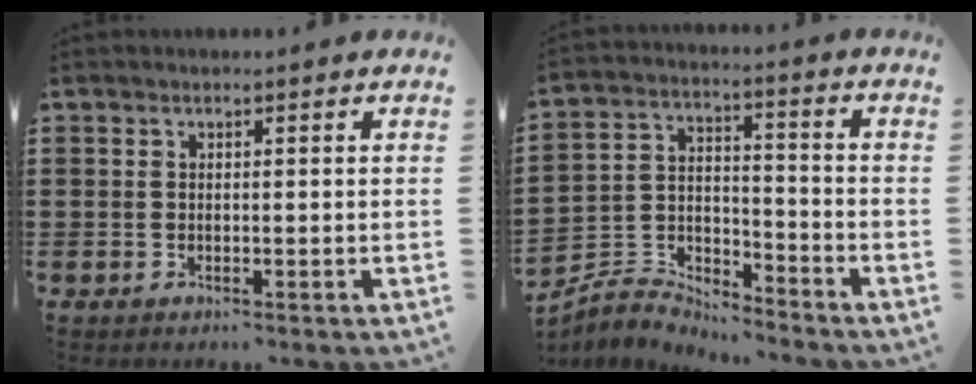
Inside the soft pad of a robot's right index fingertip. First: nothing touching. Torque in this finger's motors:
{"motor_torque": [-1.81, -0.33, -1.05, -0.21]}